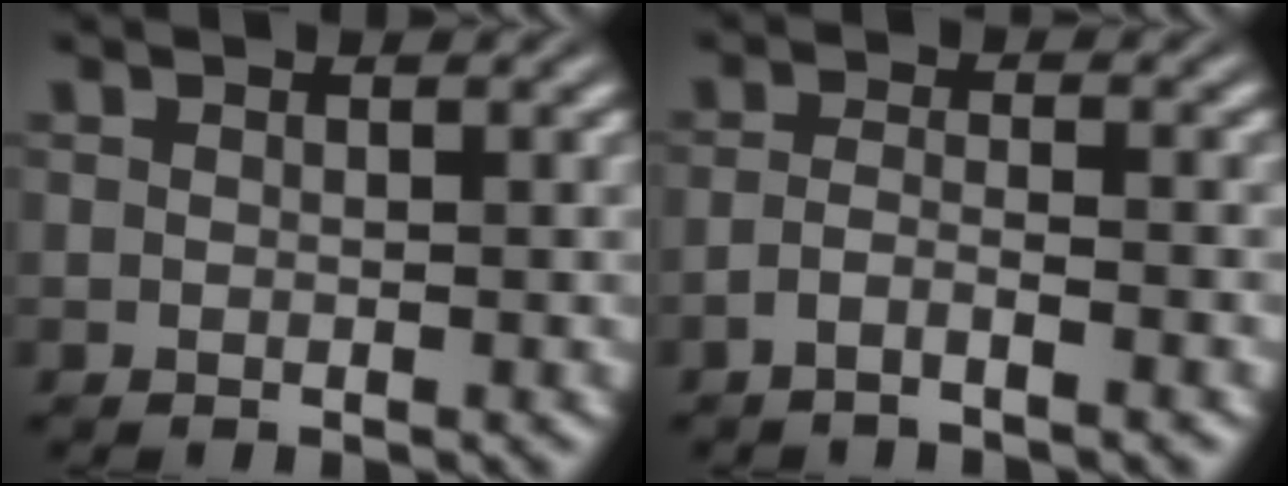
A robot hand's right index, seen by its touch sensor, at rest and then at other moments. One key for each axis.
{"total": 2.4, "fx": -2.0, "fy": -0.5, "fz": 1.3, "tx": -0.023, "ty": -0.010, "tz": -0.030}